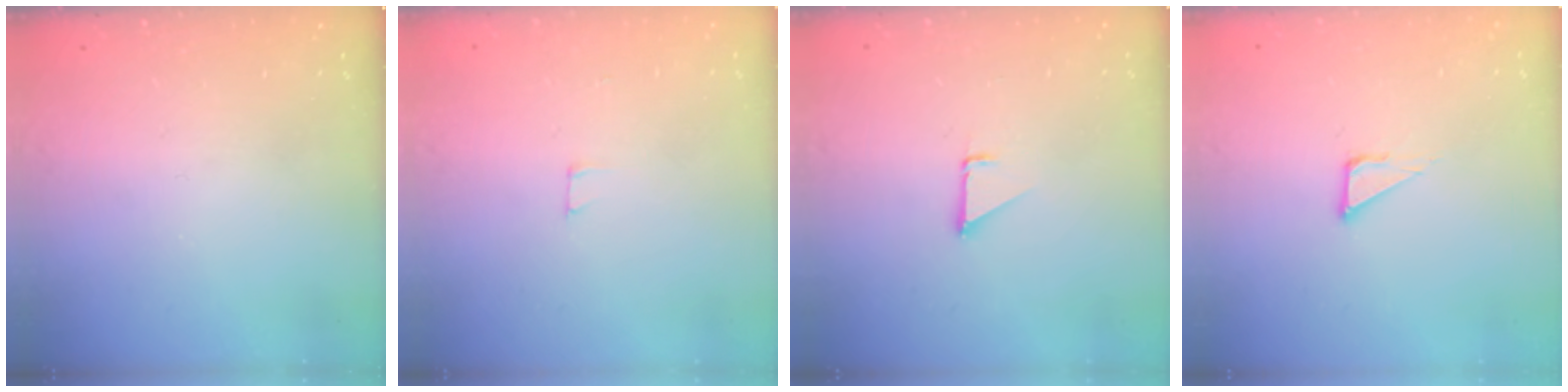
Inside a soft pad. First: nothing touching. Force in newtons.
{"total": 2.5, "press": 2.5, "slide": 0.2}
{"total": 1.4, "press": 1.3, "slide": 0.1}
{"total": 3.6, "press": 3.6, "slide": 0.3}